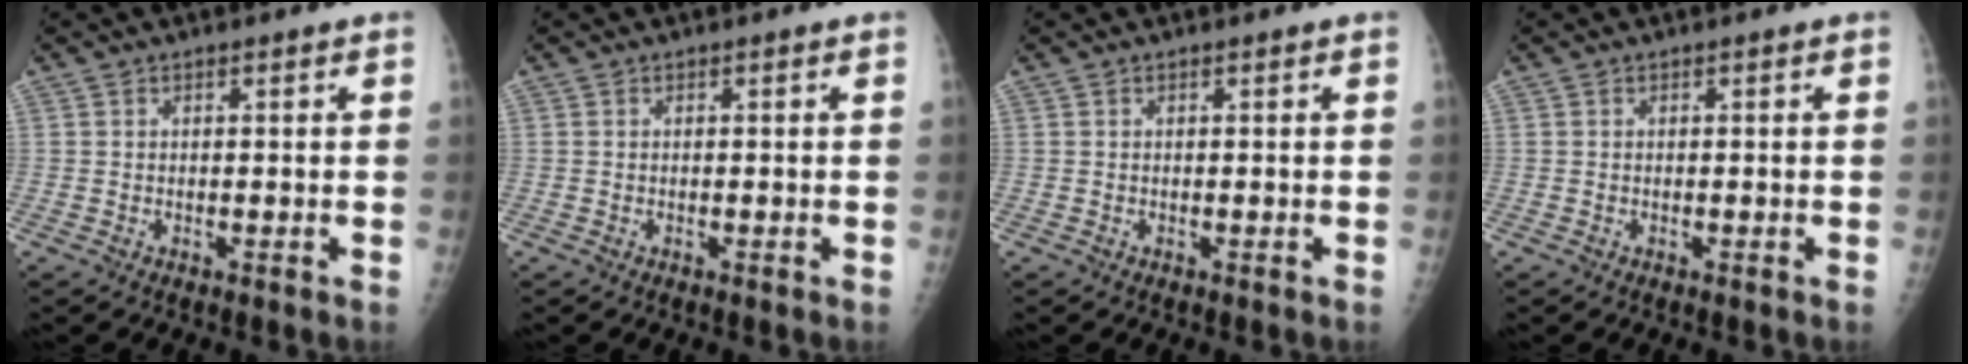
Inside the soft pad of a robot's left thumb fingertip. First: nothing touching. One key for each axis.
{"total": 0.0}
{"total": 0.0}
{"total": 0.0}